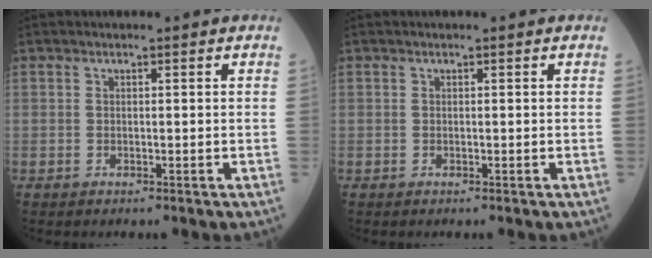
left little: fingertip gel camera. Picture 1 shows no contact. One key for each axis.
{"total": 0.0}